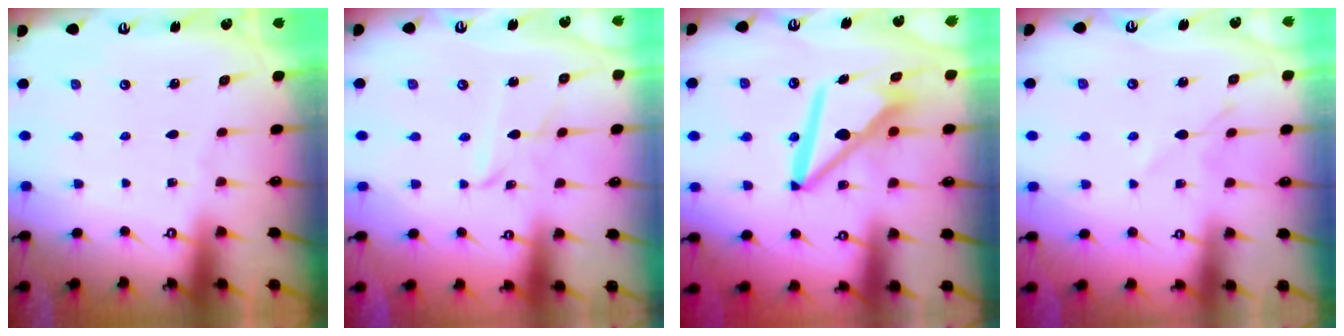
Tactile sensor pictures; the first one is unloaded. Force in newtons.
{"total": 4.3, "press": 4.2, "slide": 0.4}
{"total": 12.4, "press": 12.3, "slide": 1.2}
{"total": 5.2, "press": 5.2, "slide": 0.8}